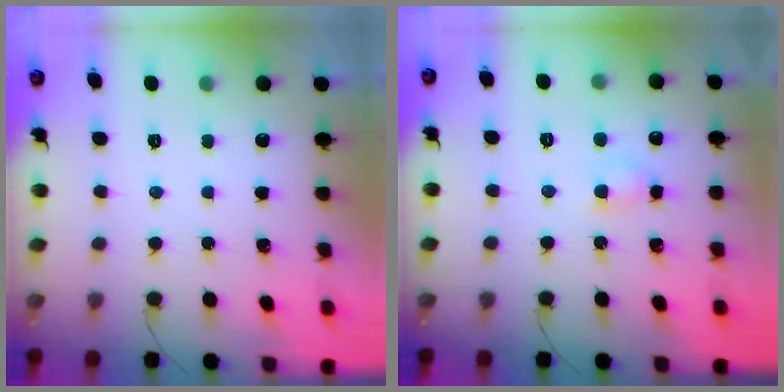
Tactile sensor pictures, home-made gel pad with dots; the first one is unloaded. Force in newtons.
{"total": 3.5, "press": 3.3, "slide": 1.2}